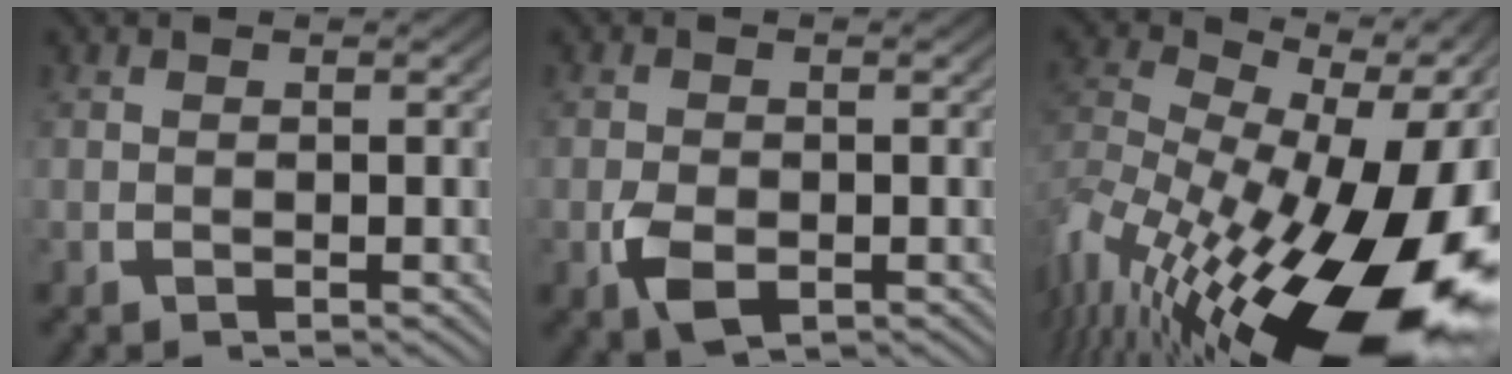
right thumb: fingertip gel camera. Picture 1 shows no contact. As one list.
[{"total": 3.6, "force": [-1.3, 2.5, 2.3], "torque": [-0.055, -0.017, -0.013]}, {"total": 19.7, "force": [-4.5, 11.3, 15.4], "torque": [-0.281, -0.063, -0.031]}]